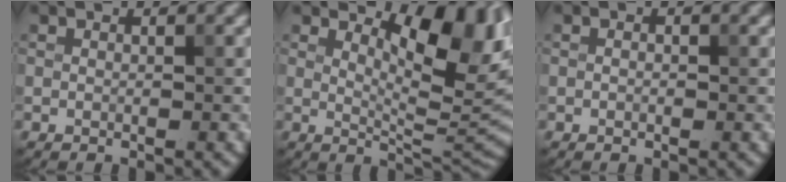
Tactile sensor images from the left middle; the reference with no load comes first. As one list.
[{"total": 7.7, "force": [3.3, 3.1, 6.3], "torque": [-0.086, -0.012, 0.050]}, {"total": 0.7, "force": [0.0, 0.4, 0.5], "torque": [-0.008, 0.000, -0.002]}]